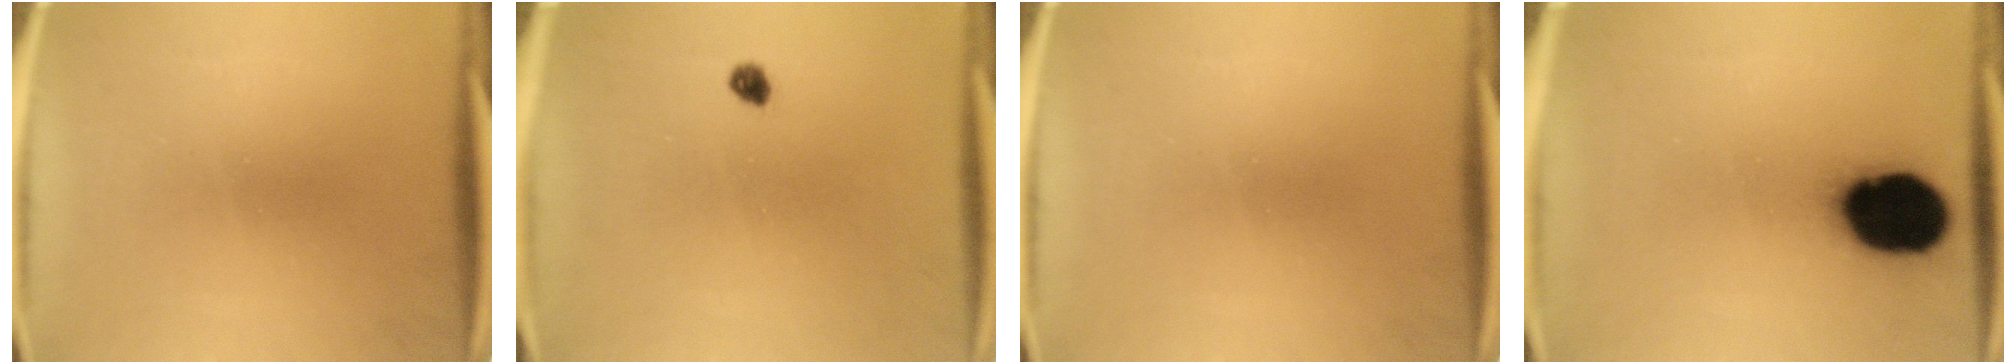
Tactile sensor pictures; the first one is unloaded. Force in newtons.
{"total": 1.7}
{"total": 0.0}
{"total": 19.3}